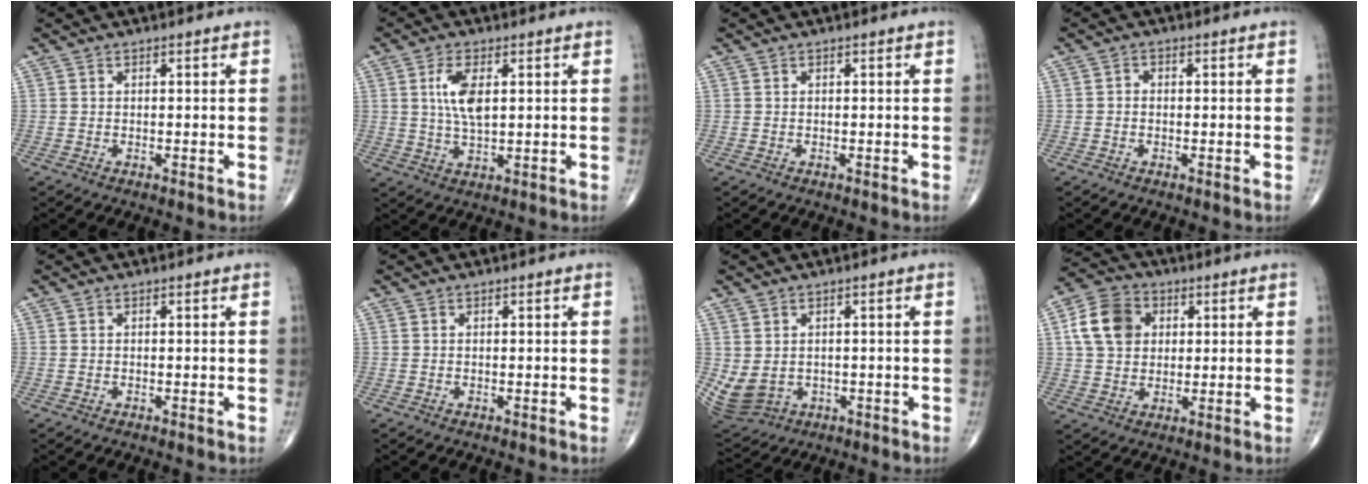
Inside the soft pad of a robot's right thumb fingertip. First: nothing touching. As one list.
[{"total": 6.7, "force": [1.6, 2.9, 5.8], "torque": [-0.114, -0.007, 0.033]}, {"total": 0.0}, {"total": 1.1, "force": [-0.2, 0.9, 0.6], "torque": [-0.003, 0.004, -0.008]}, {"total": 0.0}, {"total": 0.0}, {"total": 6.7, "force": [-0.4, 5.5, 3.7], "torque": [-0.075, -0.003, 0.016]}, {"total": 10.4, "force": [2.4, 8.2, 5.9], "torque": [-0.092, 0.007, 0.037]}]